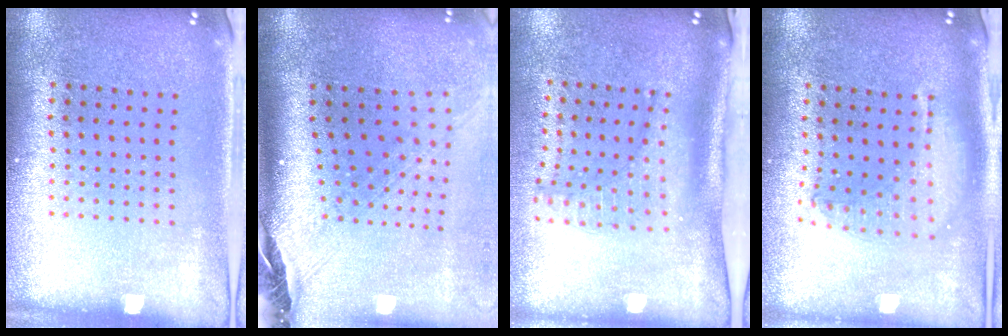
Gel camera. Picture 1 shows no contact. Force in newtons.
{"total": 2.7, "press": 2.0, "slide": 1.8}
{"total": 1.6, "press": 1.3, "slide": 0.9}
{"total": 1.7, "press": 1.5, "slide": 0.9}